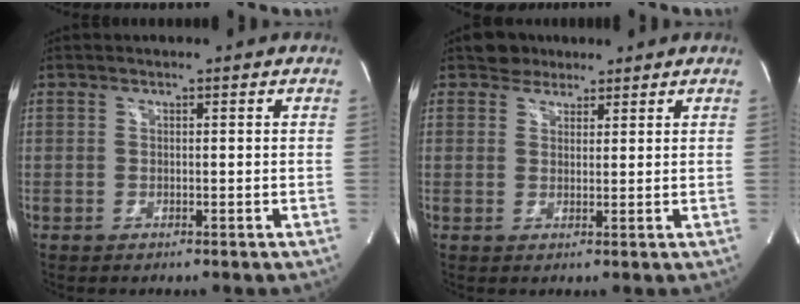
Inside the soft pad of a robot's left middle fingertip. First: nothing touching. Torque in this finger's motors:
{"motor_torque": [0.10, -0.07, -0.14, 0.01]}